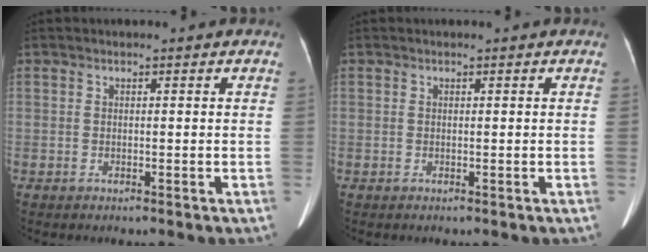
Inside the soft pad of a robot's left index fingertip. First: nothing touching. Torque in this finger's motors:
{"motor_torque": [0.02, -0.09, 0.00, -0.01]}